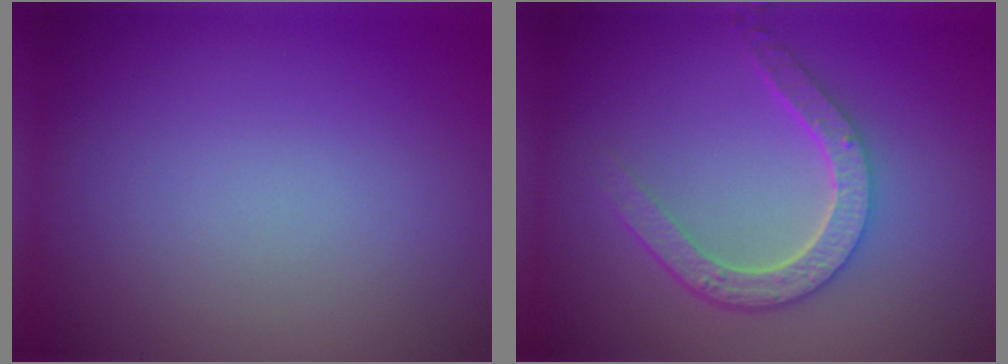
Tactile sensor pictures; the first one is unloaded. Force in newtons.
{"total": 4.2, "press": 3.3, "slide": 2.6}